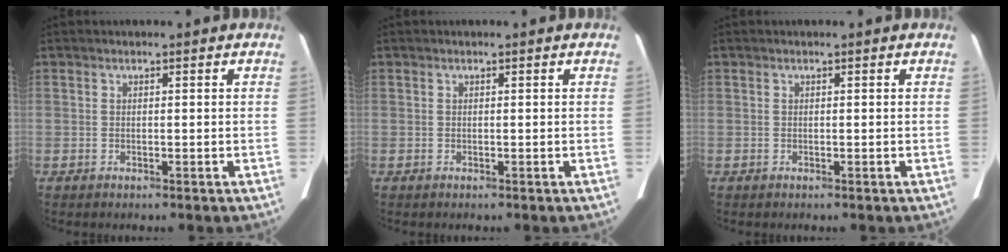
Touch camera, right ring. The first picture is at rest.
{"total": 0.0}
{"total": 0.0}